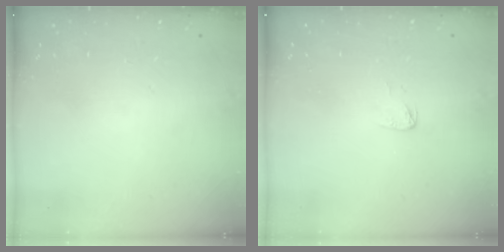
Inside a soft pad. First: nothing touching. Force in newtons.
{"total": 2.9, "press": 2.9, "slide": 0.2}